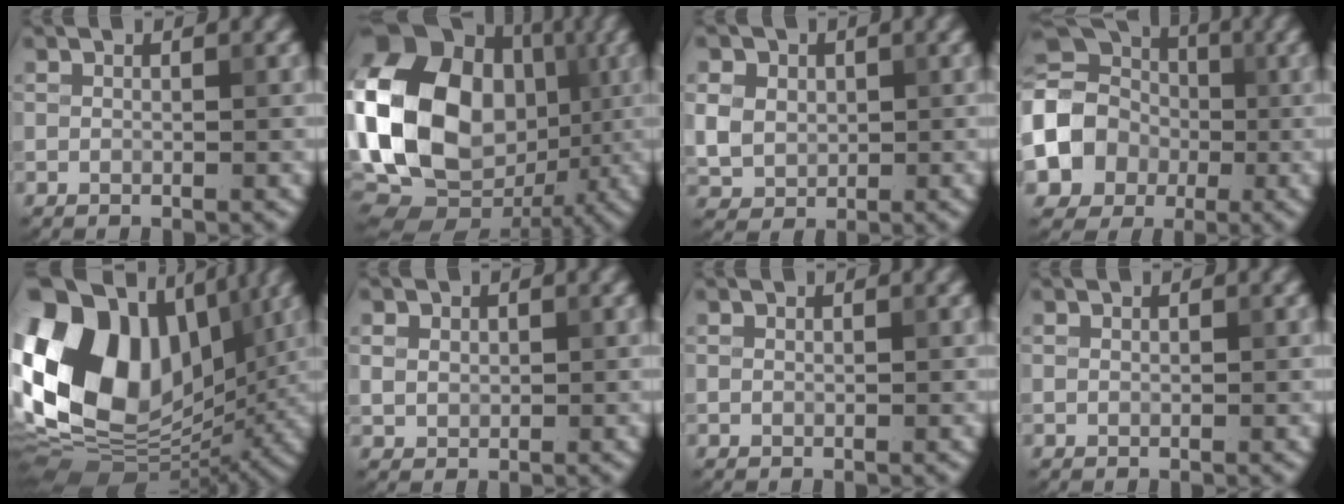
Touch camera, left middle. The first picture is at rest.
{"total": 17.4, "force": [0.1, 13.1, 11.4], "torque": [-0.237, 0.016, -0.020]}
{"total": 5.4, "force": [1.6, 4.5, 2.5], "torque": [-0.071, 0.017, 0.024]}
{"total": 10.5, "force": [-1.6, 8.9, 5.3], "torque": [-0.094, -0.013, -0.059]}
{"total": 18.5, "force": [3.4, 13.2, 12.5], "torque": [-0.277, 0.018, 0.061]}
{"total": 1.8, "force": [0.8, 1.5, 0.7], "torque": [-0.014, 0.001, 0.019]}
{"total": 0.0}
{"total": 0.0}